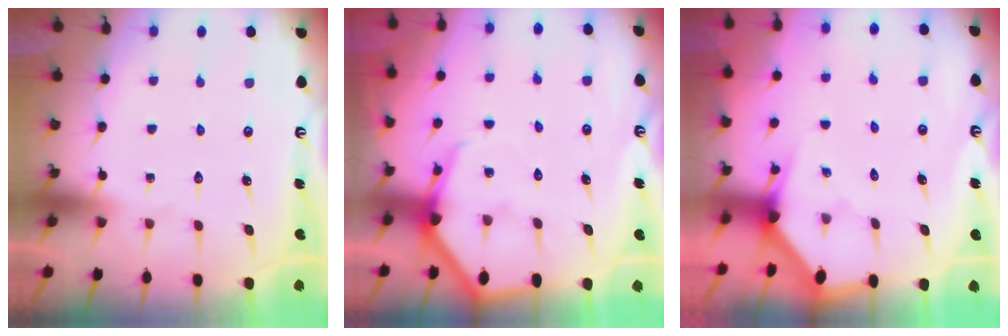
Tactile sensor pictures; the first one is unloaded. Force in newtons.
{"total": 5.4, "press": 5.3, "slide": 0.6}
{"total": 2.2, "press": 2.2, "slide": 0.1}